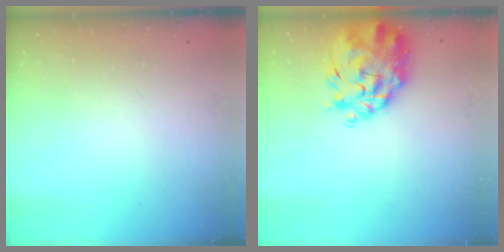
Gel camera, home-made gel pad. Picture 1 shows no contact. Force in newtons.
{"total": 10.1, "press": 9.2, "slide": 4.0}